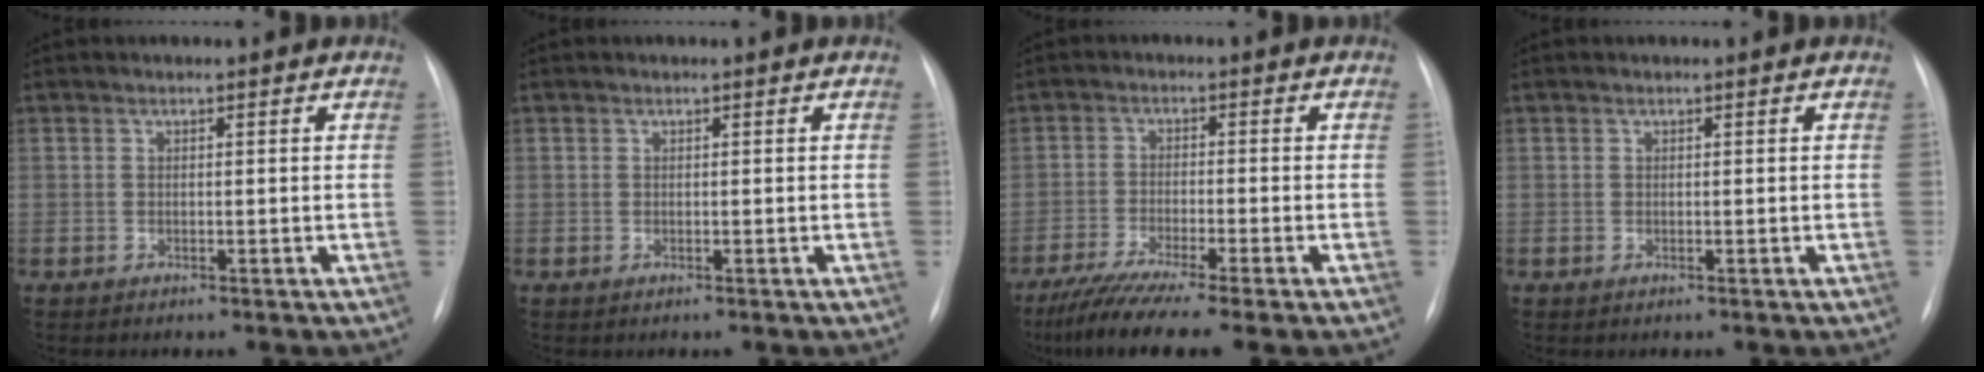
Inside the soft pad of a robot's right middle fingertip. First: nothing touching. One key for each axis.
{"total": 0.0}
{"total": 10.0, "fx": -7.9, "fy": -0.4, "fz": 6.1, "tx": -0.100, "ty": -0.031, "tz": -0.129}
{"total": 0.0}